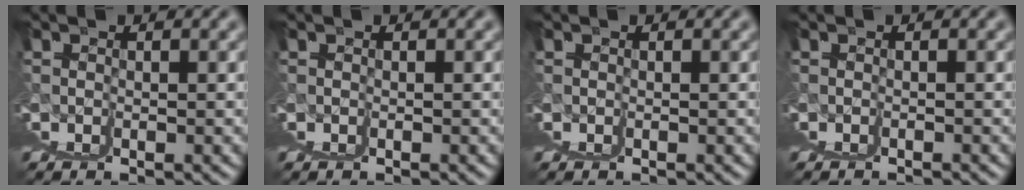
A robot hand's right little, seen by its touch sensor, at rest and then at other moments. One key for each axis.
{"total": 0.0}
{"total": 0.0}
{"total": 1.4, "fx": -0.4, "fy": -1.1, "fz": -0.8, "tx": 0.012, "ty": 0.007, "tz": -0.008}